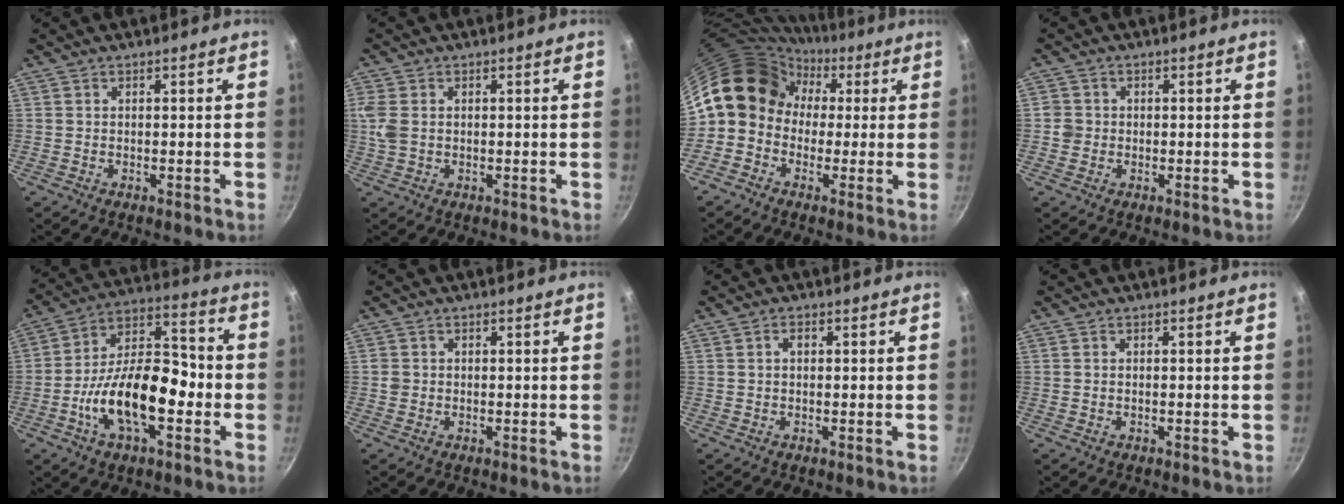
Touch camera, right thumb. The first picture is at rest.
{"total": 4.3, "force": [0.5, 3.0, 3.0], "torque": [-0.069, 0.002, 0.009]}
{"total": 12.6, "force": [0.5, 11.0, 6.2], "torque": [-0.071, 0.039, -0.017]}
{"total": 2.3, "force": [-0.4, 2.2, 0.6], "torque": [-0.001, 0.009, -0.008]}
{"total": 18.4, "force": [-5.2, 9.3, 15.0], "torque": [-0.229, 0.049, -0.103]}
{"total": 1.4, "force": [-0.1, 1.3, 0.5], "torque": [-0.004, 0.005, -0.003]}
{"total": 1.4, "force": [0.2, 1.0, 1.0], "torque": [-0.017, 0.005, 0.003]}
{"total": 0.0}